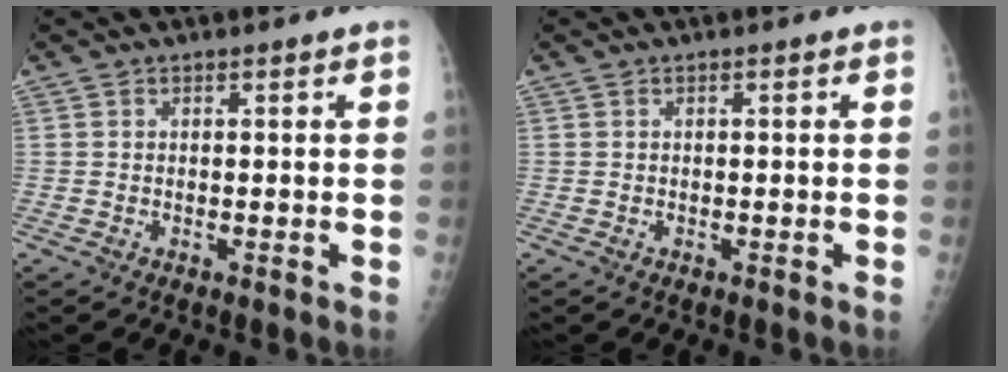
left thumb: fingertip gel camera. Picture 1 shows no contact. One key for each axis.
{"total": 0.0}